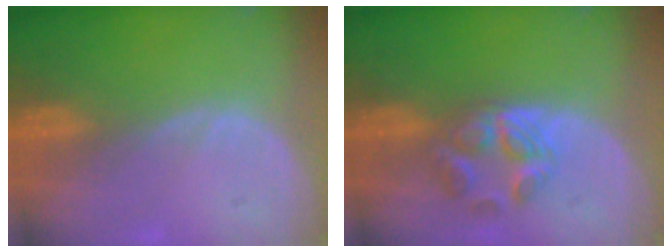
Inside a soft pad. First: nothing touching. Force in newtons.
{"total": 5.9, "press": 5.1, "slide": 3.1}